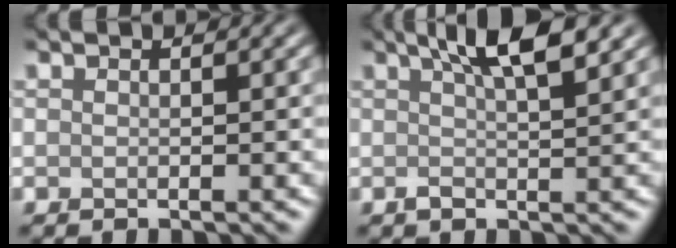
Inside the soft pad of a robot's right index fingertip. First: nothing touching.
{"total": 4.4, "force": [2.1, 1.1, 3.7], "torque": [-0.057, 0.008, 0.029]}